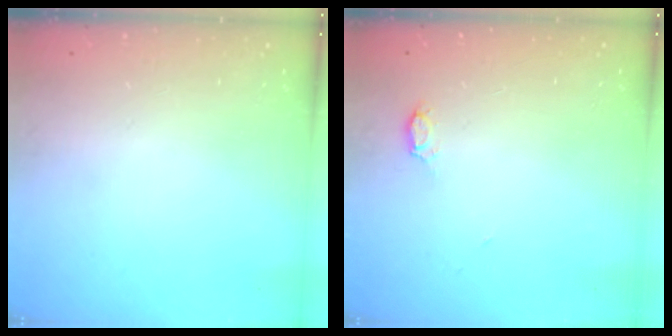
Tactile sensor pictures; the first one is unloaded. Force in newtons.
{"total": 3.1, "press": 3.1, "slide": 0.4}